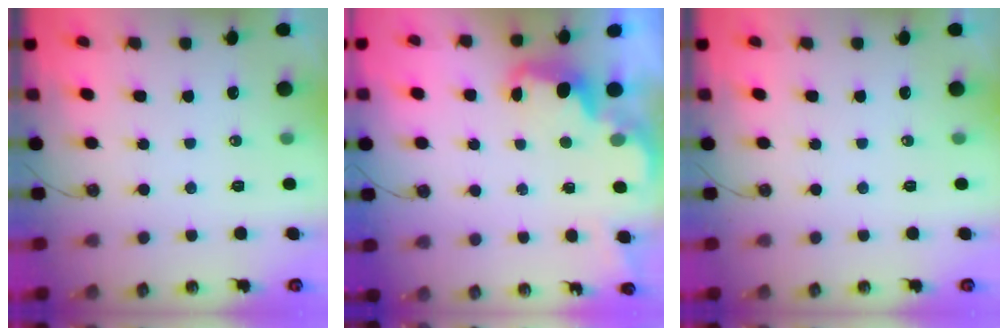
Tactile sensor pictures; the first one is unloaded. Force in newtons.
{"total": 2.7, "press": 2.6, "slide": 0.7}
{"total": 0.0}